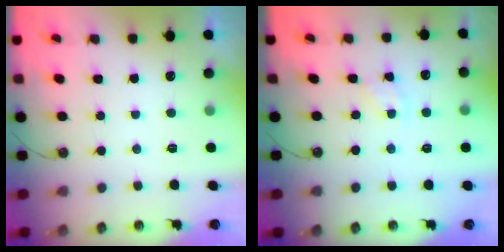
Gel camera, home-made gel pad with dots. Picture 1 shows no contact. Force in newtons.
{"total": 2.2, "press": 2.2, "slide": 0.3}